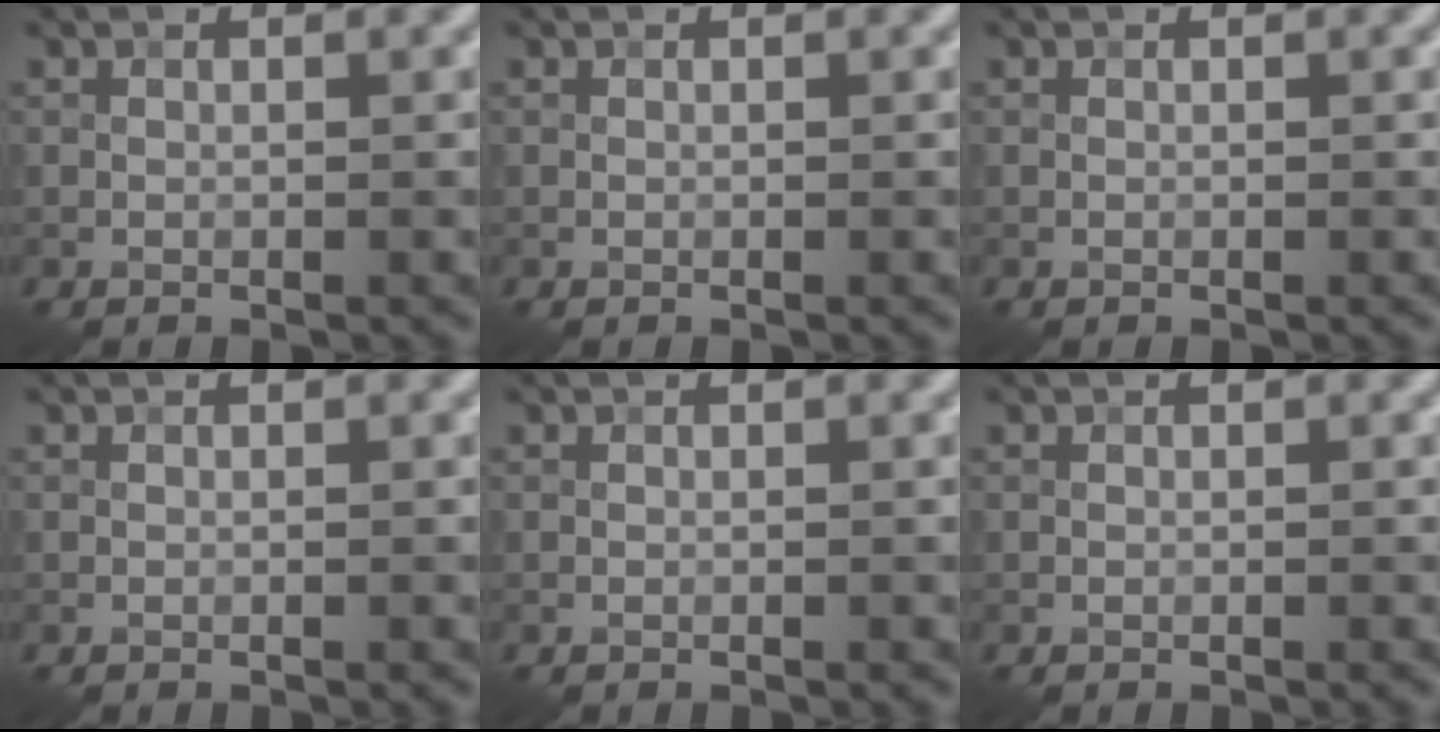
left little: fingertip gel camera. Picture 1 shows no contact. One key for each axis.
{"total": 0.0}
{"total": 0.0}
{"total": 0.0}
{"total": 0.0}
{"total": 0.0}